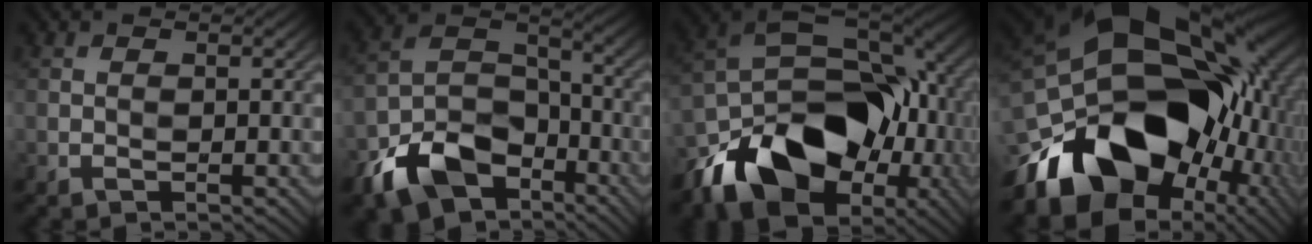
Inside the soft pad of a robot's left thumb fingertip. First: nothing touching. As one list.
[{"total": 12.2, "force": [-6.9, 7.5, 6.6], "torque": [-0.140, -0.019, -0.134]}, {"total": 16.7, "force": [-7.3, 10.7, 10.6], "torque": [-0.210, -0.036, -0.121]}, {"total": 19.9, "force": [-2.9, 13.7, 14.2], "torque": [-0.259, -0.039, -0.024]}]